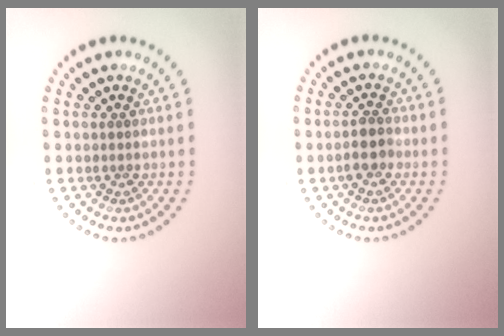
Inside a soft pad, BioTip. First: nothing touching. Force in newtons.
{"total": 1.8, "press": 1.7, "slide": 0.8}